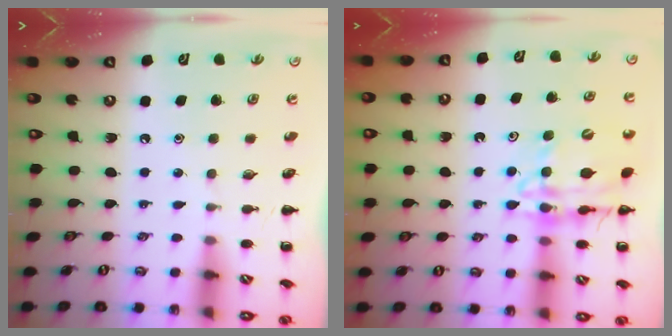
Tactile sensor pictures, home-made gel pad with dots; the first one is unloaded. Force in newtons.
{"total": 14.9, "press": 14.5, "slide": 3.1}